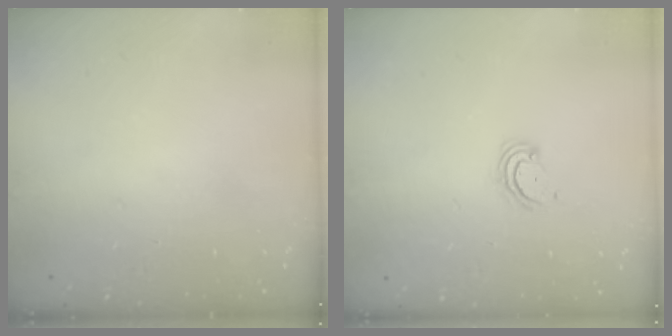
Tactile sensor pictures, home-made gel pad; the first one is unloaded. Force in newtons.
{"total": 2.9, "press": 2.9, "slide": 0.3}